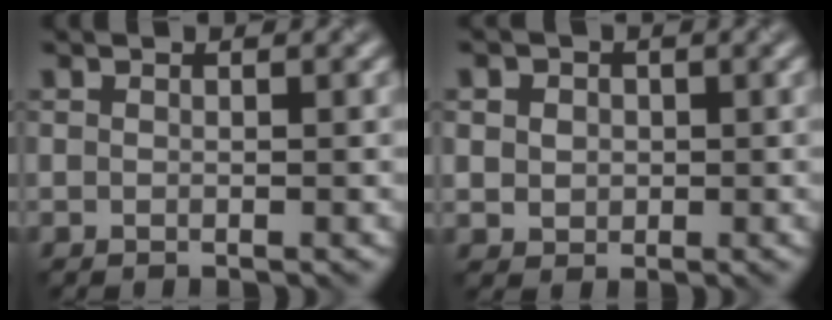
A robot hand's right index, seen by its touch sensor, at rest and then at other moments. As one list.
[{"total": 3.8, "force": [1.4, 3.2, 1.6], "torque": [-0.019, 0.022, 0.008]}]